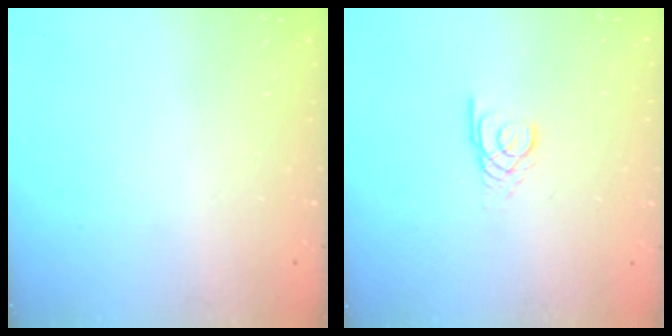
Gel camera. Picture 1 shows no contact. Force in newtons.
{"total": 2.5, "press": 2.5, "slide": 0.2}